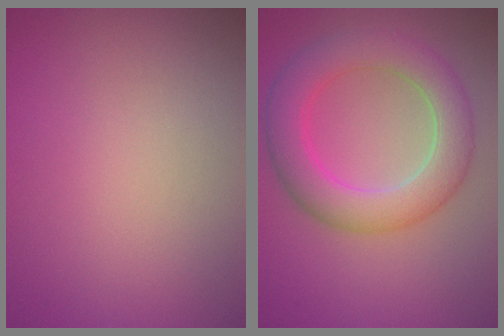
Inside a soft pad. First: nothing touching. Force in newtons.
{"total": 6.1, "press": 6.1, "slide": 0.2}